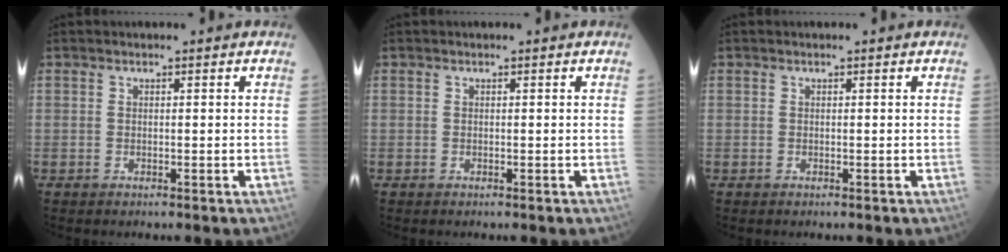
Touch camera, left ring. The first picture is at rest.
{"total": 0.0}
{"total": 0.0}